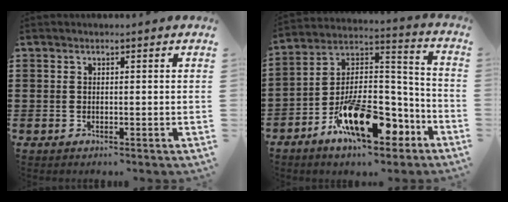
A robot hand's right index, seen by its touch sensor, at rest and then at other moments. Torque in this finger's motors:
{"motor_torque": [1.89, 0.25, 1.05, 0.16]}